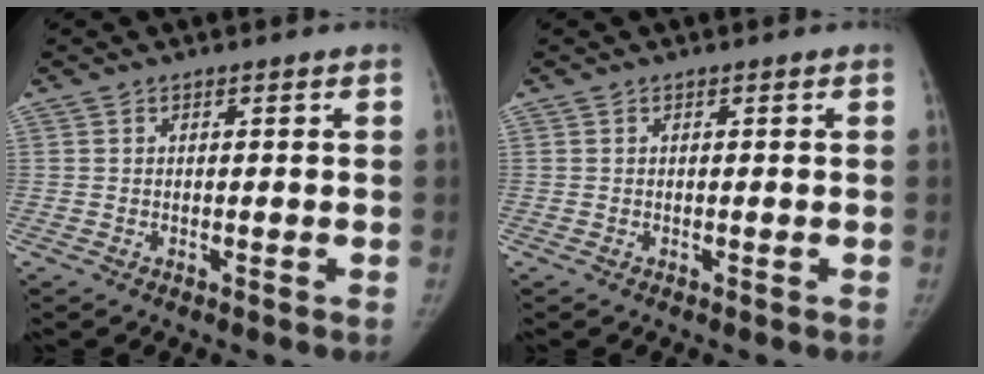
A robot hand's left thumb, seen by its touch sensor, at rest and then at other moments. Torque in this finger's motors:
{"motor_torque": [0.00, -0.01, 0.18, 0.04, 0.00]}